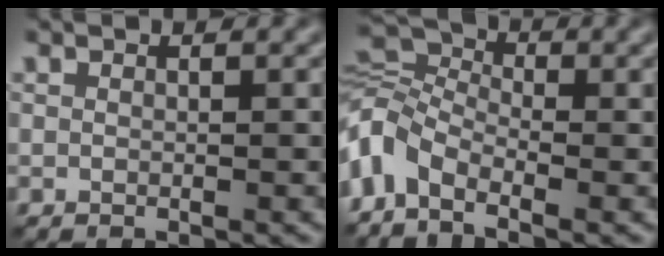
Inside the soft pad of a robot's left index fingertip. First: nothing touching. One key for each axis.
{"total": 5.5, "fx": -2.7, "fy": 3.3, "fz": 3.6, "tx": -0.082, "ty": 0.004, "tz": -0.081}